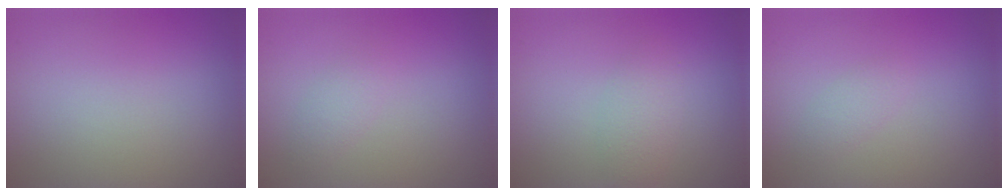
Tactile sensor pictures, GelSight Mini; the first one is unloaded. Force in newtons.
{"total": 1.2, "press": 1.2, "slide": 0.0}
{"total": 2.0, "press": 2.0, "slide": 0.1}
{"total": 1.0, "press": 1.0, "slide": 0.1}